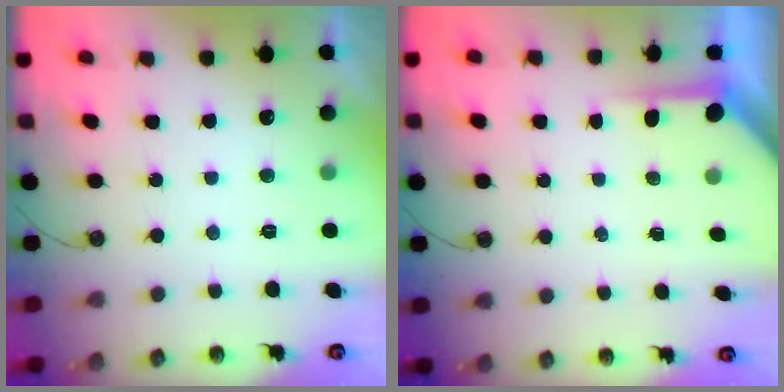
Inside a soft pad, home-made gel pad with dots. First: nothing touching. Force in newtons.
{"total": 3.7, "press": 3.6, "slide": 0.4}